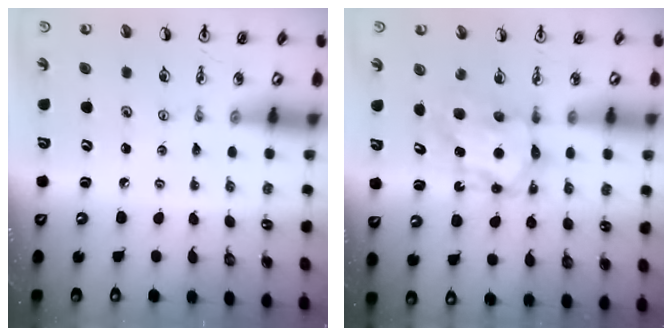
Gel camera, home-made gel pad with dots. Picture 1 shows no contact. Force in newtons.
{"total": 7.2, "press": 7.1, "slide": 0.6}